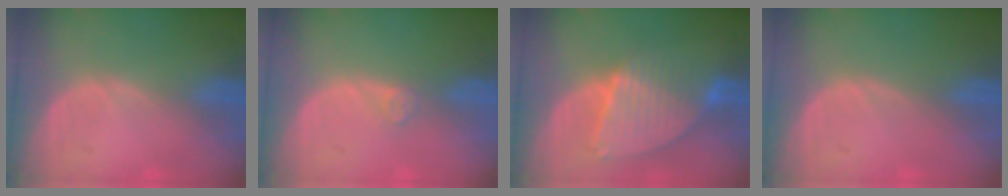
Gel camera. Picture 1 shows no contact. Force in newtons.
{"total": 1.2, "press": 1.2, "slide": 0.3}
{"total": 8.6, "press": 7.5, "slide": 4.2}
{"total": 0.0}